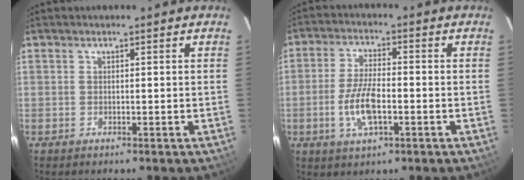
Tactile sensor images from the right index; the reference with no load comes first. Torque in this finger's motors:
{"motor_torque": [1.48, -0.22, 0.68, 0.08]}